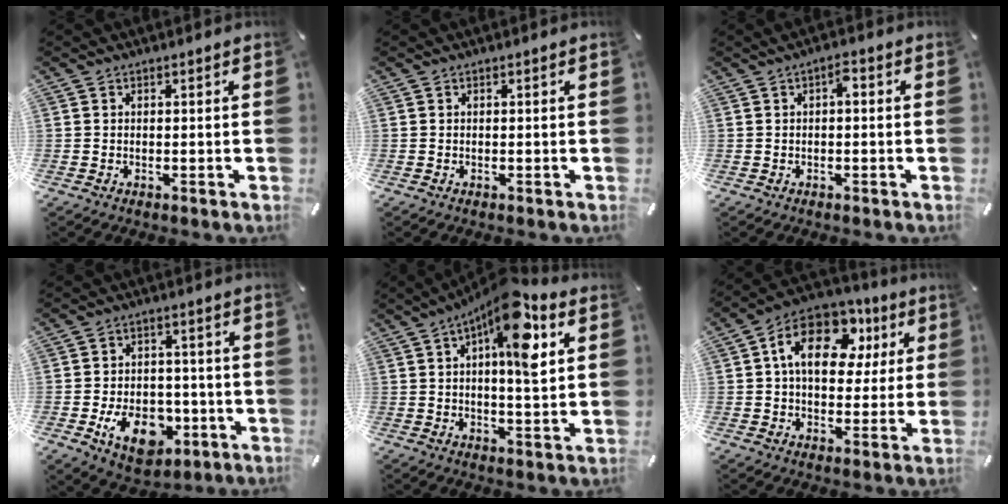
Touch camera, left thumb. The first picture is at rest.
{"total": 0.0}
{"total": 2.9, "force": [0.2, 1.1, 2.7], "torque": [-0.055, 0.013, -0.001]}
{"total": 12.9, "force": [-4.6, 8.7, 8.3], "torque": [-0.139, 0.016, -0.077]}
{"total": 15.2, "force": [6.4, 5.0, 12.9], "torque": [-0.192, -0.029, 0.098]}
{"total": 17.1, "force": [5.4, 11.3, 11.6], "torque": [-0.190, -0.007, 0.094]}